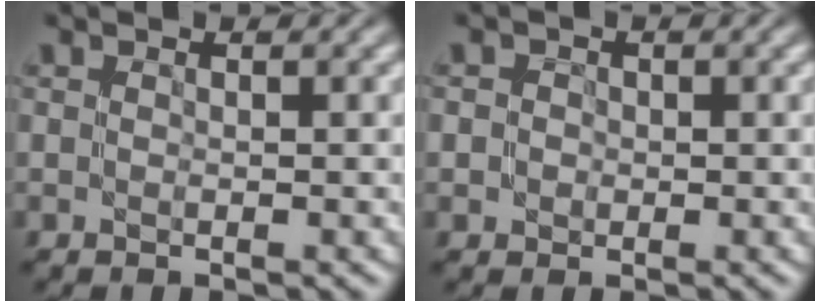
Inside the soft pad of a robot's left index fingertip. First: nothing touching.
{"total": 1.9, "force": [0.4, 1.7, 0.8], "torque": [0.002, 0.012, -0.009]}